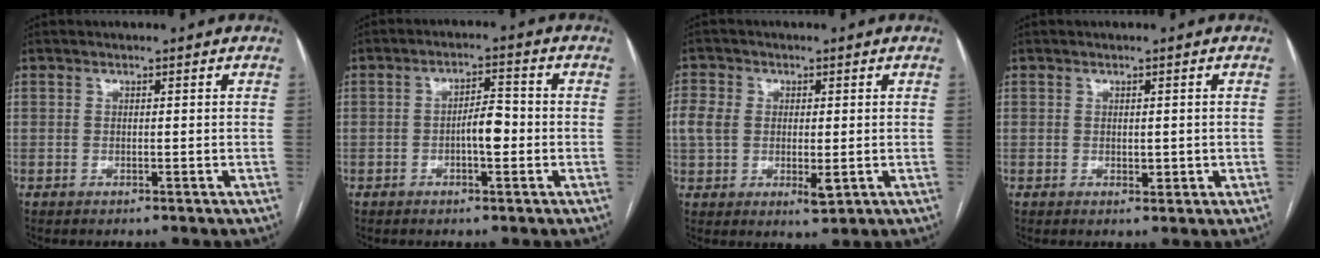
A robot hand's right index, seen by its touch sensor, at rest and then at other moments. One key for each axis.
{"total": 4.4, "fx": -1.0, "fy": 1.4, "fz": 4.1, "tx": -0.066, "ty": 0.010, "tz": -0.015}
{"total": 6.9, "fx": -0.1, "fy": 4.3, "fz": 5.3, "tx": -0.105, "ty": 0.000, "tz": 0.004}
{"total": 1.6, "fx": 0.0, "fy": 1.1, "fz": 1.2, "tx": -0.014, "ty": -0.002, "tz": 0.003}